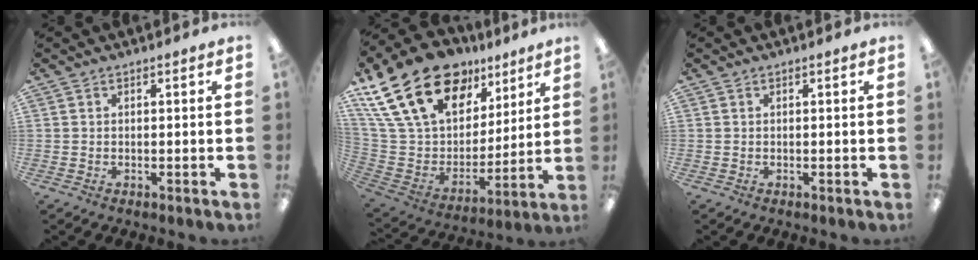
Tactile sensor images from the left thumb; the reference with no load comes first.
{"total": 26.1, "force": [15.1, 15.5, 14.6], "torque": [-0.289, -0.073, 0.285]}
{"total": 0.0}